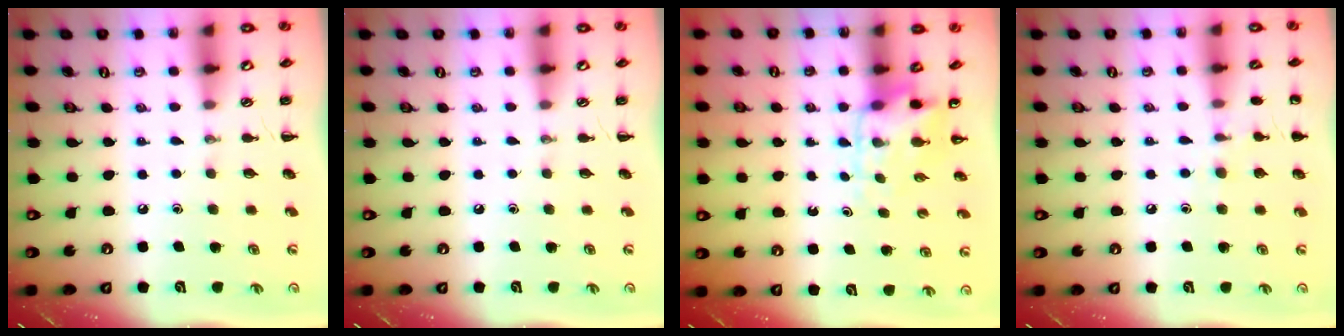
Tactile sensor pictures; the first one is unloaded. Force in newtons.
{"total": 0.0}
{"total": 4.6, "press": 4.6, "slide": 0.5}
{"total": 6.9, "press": 6.7, "slide": 1.9}